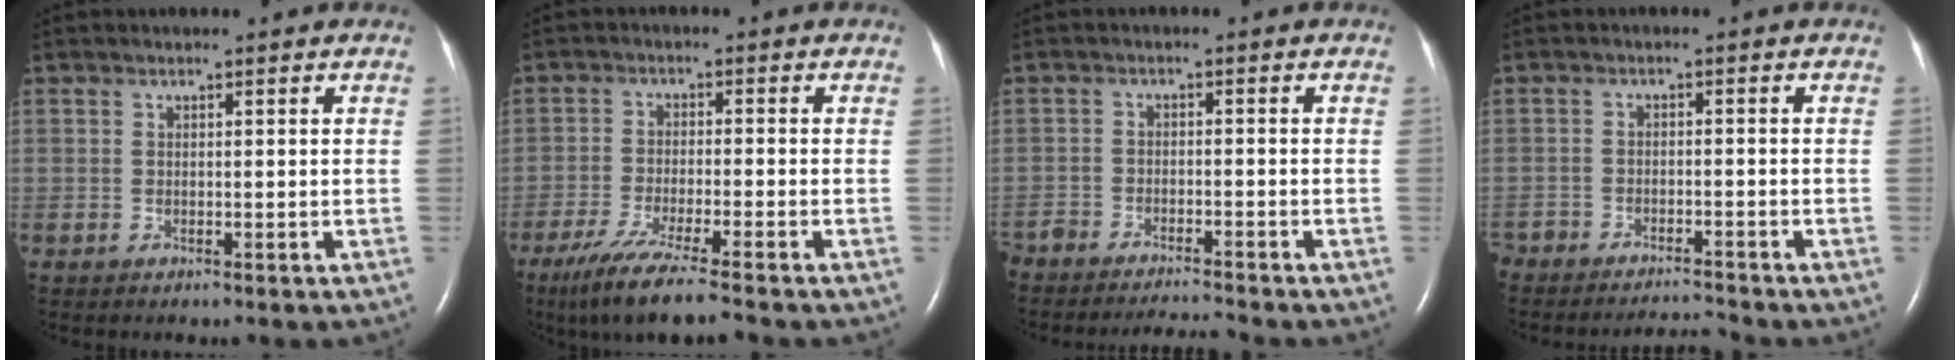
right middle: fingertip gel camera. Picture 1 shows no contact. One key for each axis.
{"total": 9.0, "fx": -7.2, "fy": -0.7, "fz": 5.4, "tx": -0.093, "ty": -0.031, "tz": -0.124}
{"total": 7.5, "fx": -7.3, "fy": 0.3, "fz": 1.7, "tx": -0.024, "ty": -0.004, "tz": -0.119}
{"total": 5.2, "fx": -5.2, "fy": 0.1, "fz": 0.1, "tx": 0.000, "ty": -0.003, "tz": -0.090}